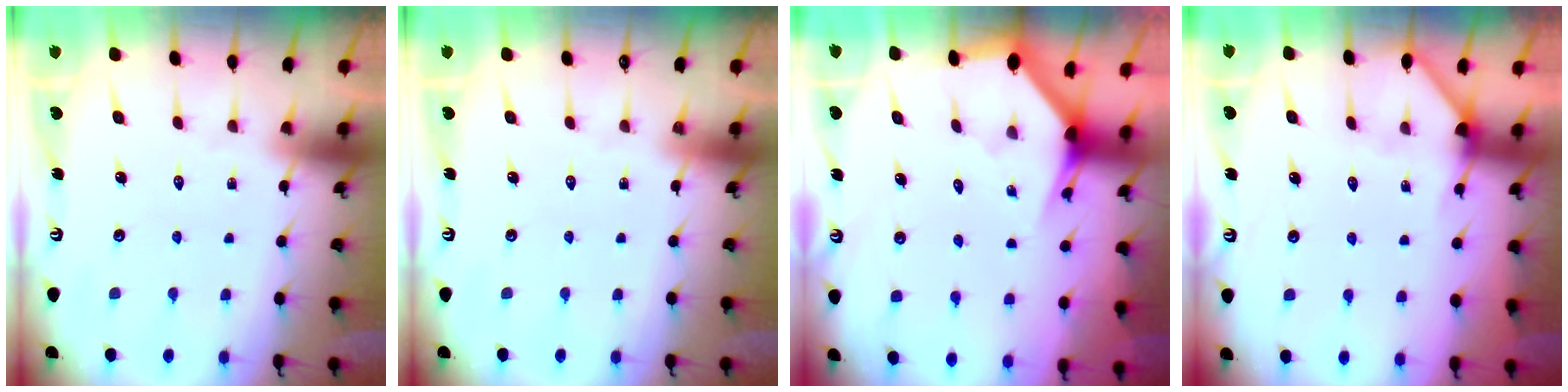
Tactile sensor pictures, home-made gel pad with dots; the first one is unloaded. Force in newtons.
{"total": 0.0}
{"total": 2.9, "press": 2.9, "slide": 0.1}
{"total": 3.9, "press": 3.9, "slide": 0.3}